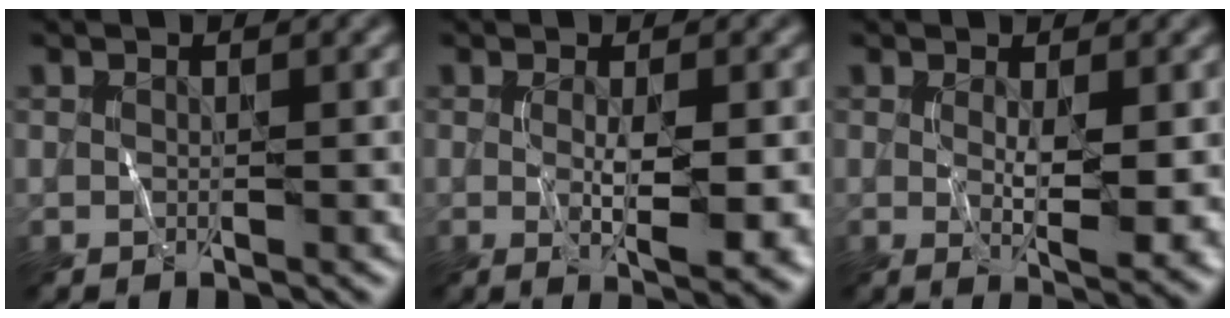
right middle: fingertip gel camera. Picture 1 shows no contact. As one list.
[{"total": 4.5, "force": [-0.5, 0.9, 4.4], "torque": [-0.073, -0.010, -0.002]}, {"total": 4.3, "force": [0.1, 1.0, 4.2], "torque": [-0.073, -0.012, 0.008]}]